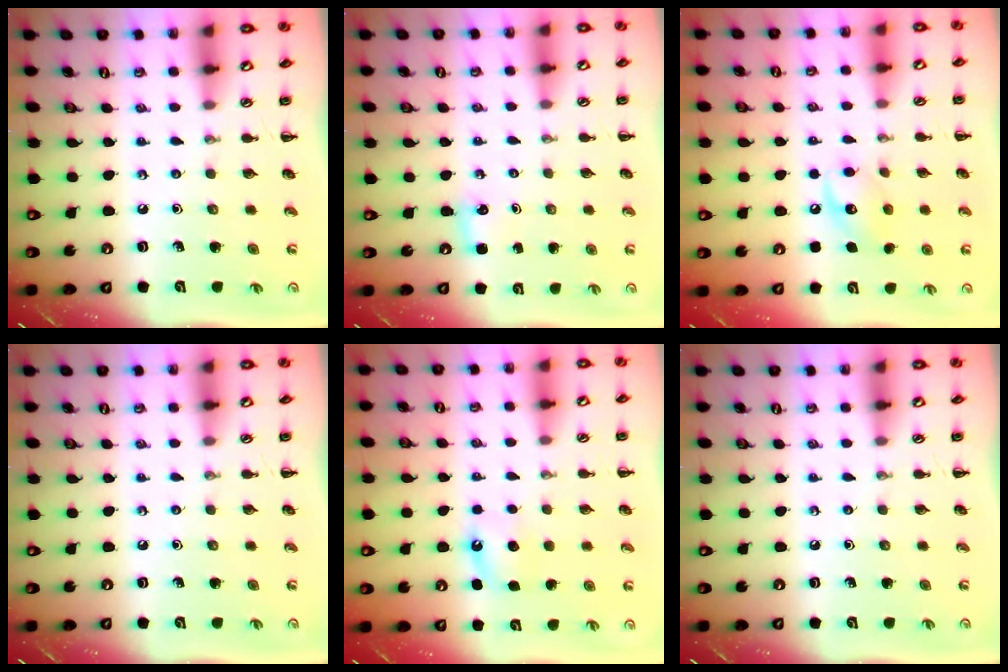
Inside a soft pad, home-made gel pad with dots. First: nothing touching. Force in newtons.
{"total": 2.8, "press": 2.6, "slide": 0.9}
{"total": 9.1, "press": 9.0, "slide": 0.8}
{"total": 0.0}
{"total": 4.9, "press": 4.6, "slide": 1.6}
{"total": 0.0}